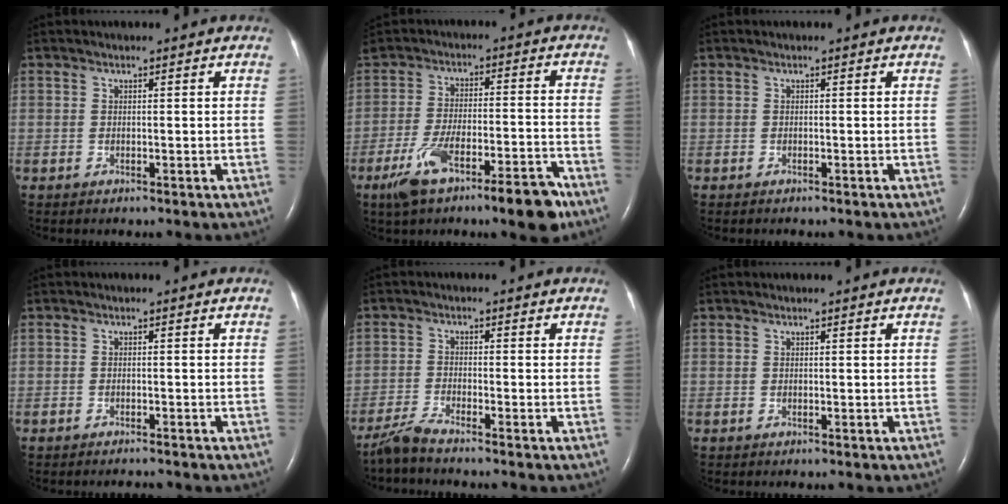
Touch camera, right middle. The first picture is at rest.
{"total": 12.0, "force": [-7.8, 2.3, 8.8], "torque": [-0.148, -0.001, -0.124]}
{"total": 0.5, "force": [-0.4, 0.1, 0.3], "torque": [-0.013, -0.003, -0.005]}
{"total": 1.4, "force": [-1.4, 0.3, 0.4], "torque": [-0.005, -0.002, -0.015]}
{"total": 3.4, "force": [-3.1, -0.5, 1.3], "torque": [-0.037, -0.015, -0.069]}
{"total": 0.0}